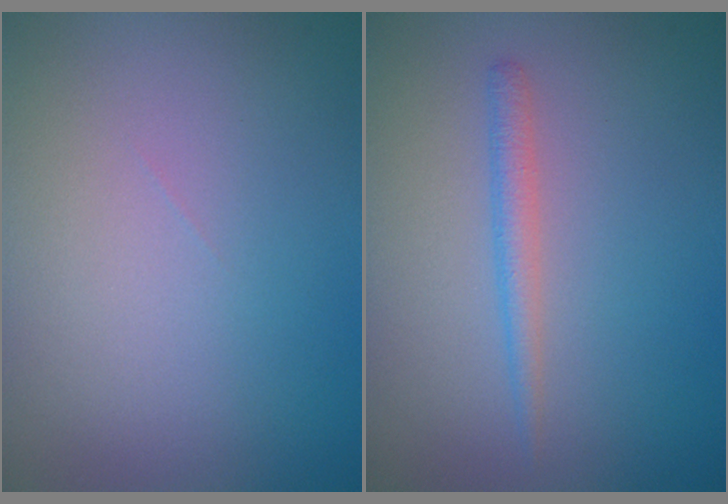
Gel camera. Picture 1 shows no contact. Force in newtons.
{"total": 1.5, "press": 1.5, "slide": 0.1}